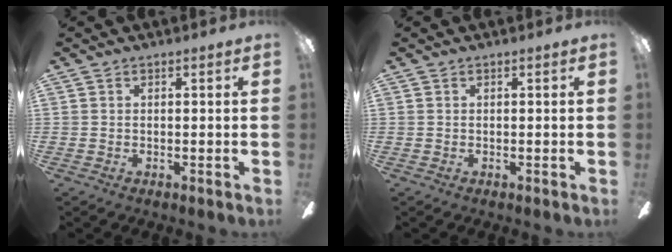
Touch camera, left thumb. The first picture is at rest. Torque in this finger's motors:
{"motor_torque": [0.00, 0.00, 0.11, 0.11, 0.00]}